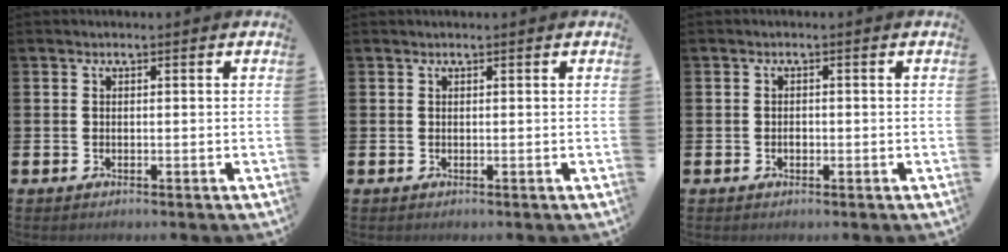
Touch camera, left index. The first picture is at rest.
{"total": 0.0}
{"total": 0.9, "force": [-0.2, 0.7, 0.6], "torque": [-0.005, 0.000, -0.006]}